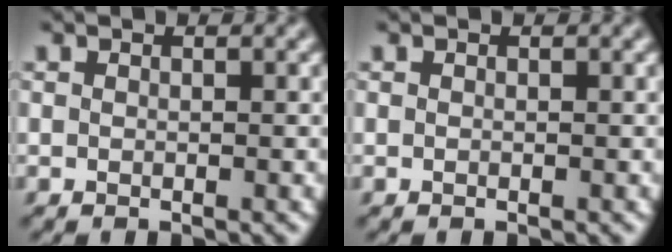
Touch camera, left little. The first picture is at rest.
{"total": 0.0}